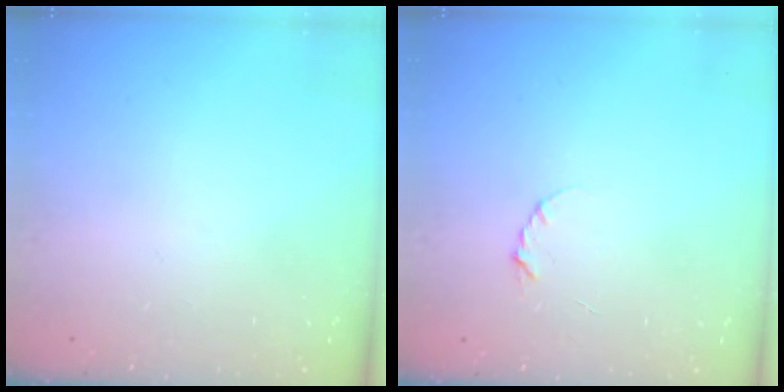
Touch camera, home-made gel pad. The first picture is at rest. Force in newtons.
{"total": 2.3, "press": 2.3, "slide": 0.4}